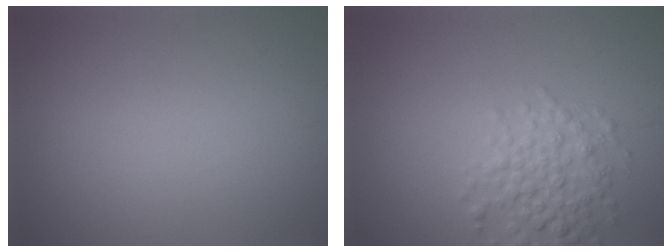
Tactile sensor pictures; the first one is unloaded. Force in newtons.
{"total": 3.7, "press": 3.7, "slide": 0.1}